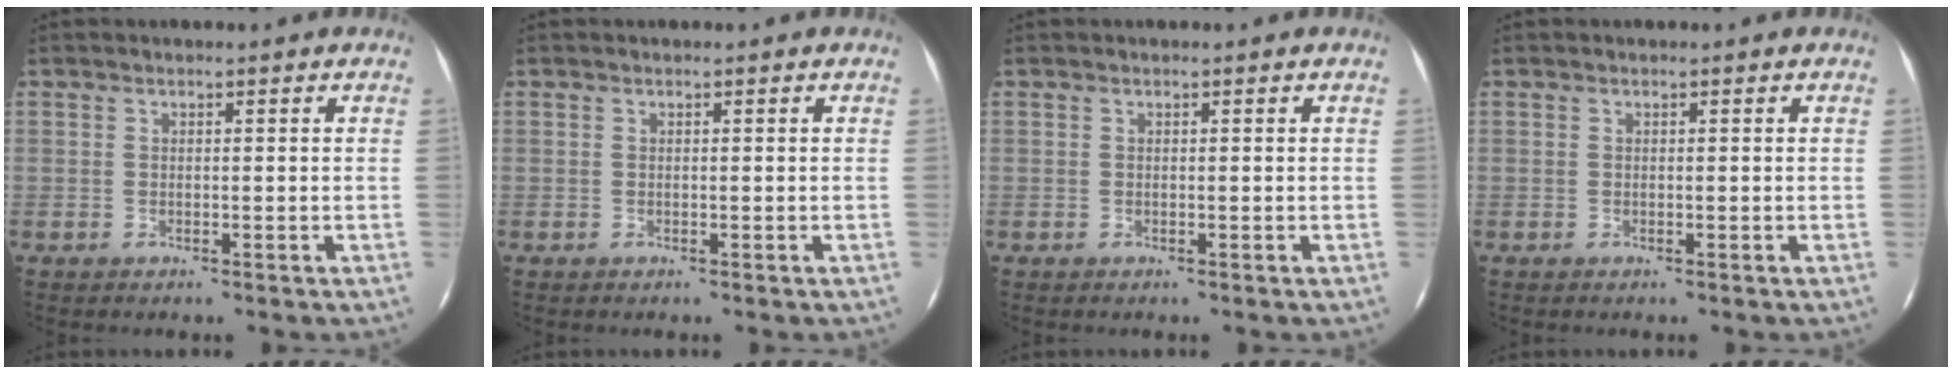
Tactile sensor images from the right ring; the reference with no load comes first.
{"total": 0.0}
{"total": 0.0}
{"total": 0.0}